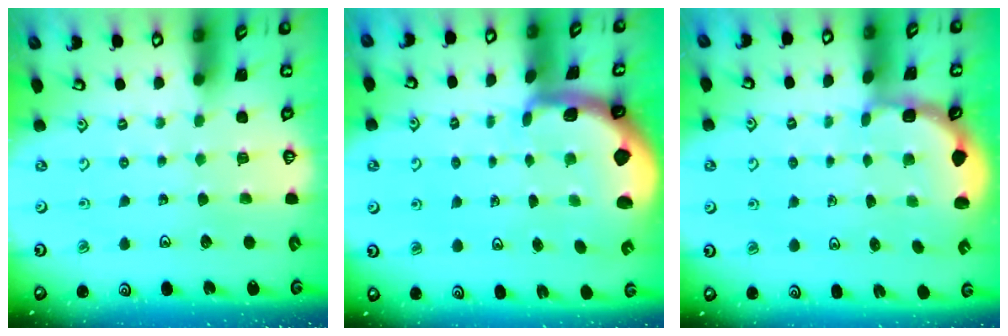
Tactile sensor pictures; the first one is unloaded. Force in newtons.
{"total": 1.9, "press": 1.9, "slide": 0.4}
{"total": 1.8, "press": 1.5, "slide": 1.1}